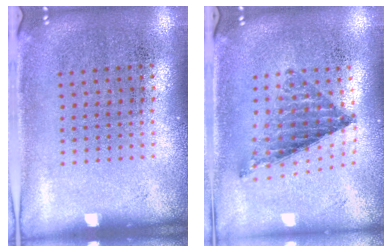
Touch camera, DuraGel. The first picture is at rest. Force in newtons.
{"total": 0.8, "press": 0.8, "slide": 0.1}